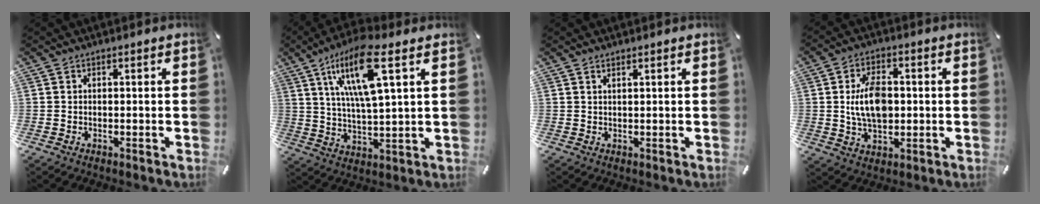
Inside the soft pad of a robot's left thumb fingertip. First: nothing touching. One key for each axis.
{"total": 15.4, "fx": 7.2, "fy": 3.8, "fz": 13.1, "tx": -0.266, "ty": -0.012, "tz": 0.113}
{"total": 0.9, "fx": 0.7, "fy": 0.0, "fz": 0.6, "tx": -0.012, "ty": -0.001, "tz": 0.012}
{"total": 9.5, "fx": 0.6, "fy": 6.2, "fz": 7.2, "tx": -0.140, "ty": 0.005, "tz": 0.007}